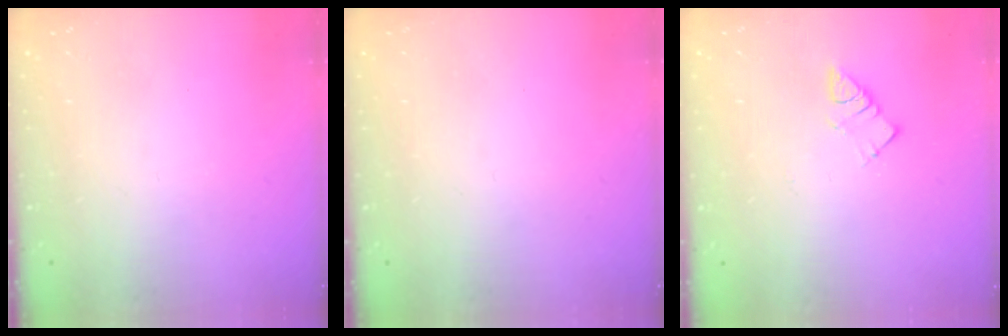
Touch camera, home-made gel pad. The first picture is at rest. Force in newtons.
{"total": 0.0}
{"total": 4.6, "press": 4.6, "slide": 0.2}